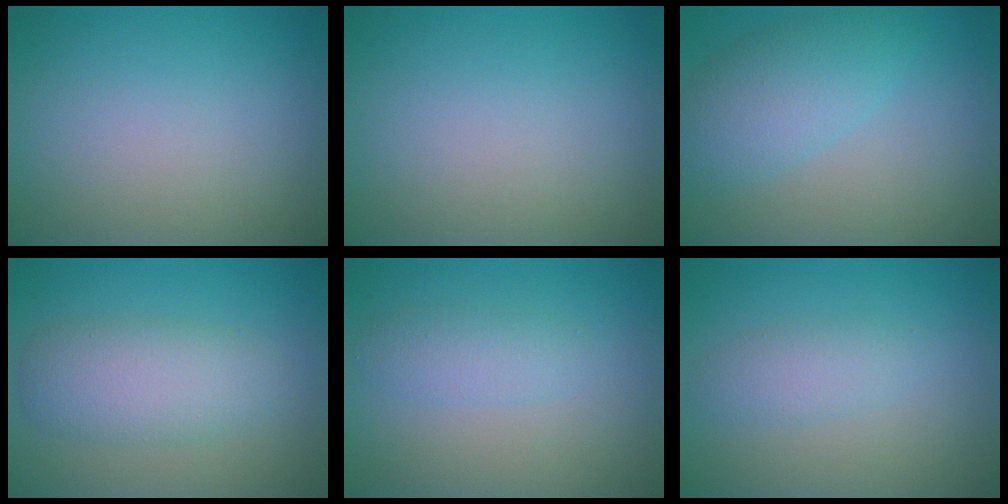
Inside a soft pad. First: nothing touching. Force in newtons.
{"total": 0.0}
{"total": 4.8, "press": 4.8, "slide": 0.3}
{"total": 4.6, "press": 4.6, "slide": 0.1}
{"total": 2.0, "press": 2.0, "slide": 0.0}
{"total": 2.1, "press": 2.1, "slide": 0.1}